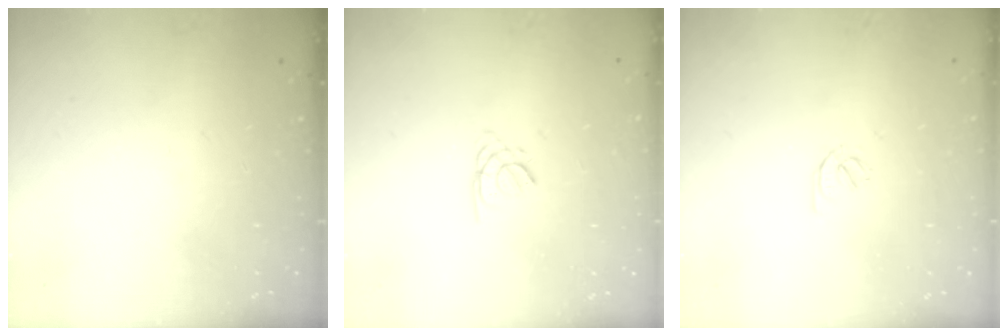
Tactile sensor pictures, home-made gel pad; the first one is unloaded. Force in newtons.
{"total": 1.1, "press": 1.1, "slide": 0.3}
{"total": 2.1, "press": 1.9, "slide": 0.8}